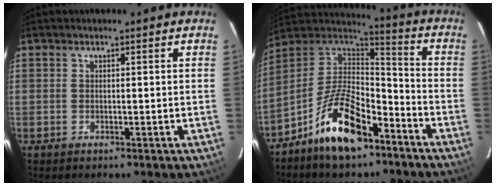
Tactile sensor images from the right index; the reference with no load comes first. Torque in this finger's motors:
{"motor_torque": [0.61, -0.62, 0.87, 0.21]}